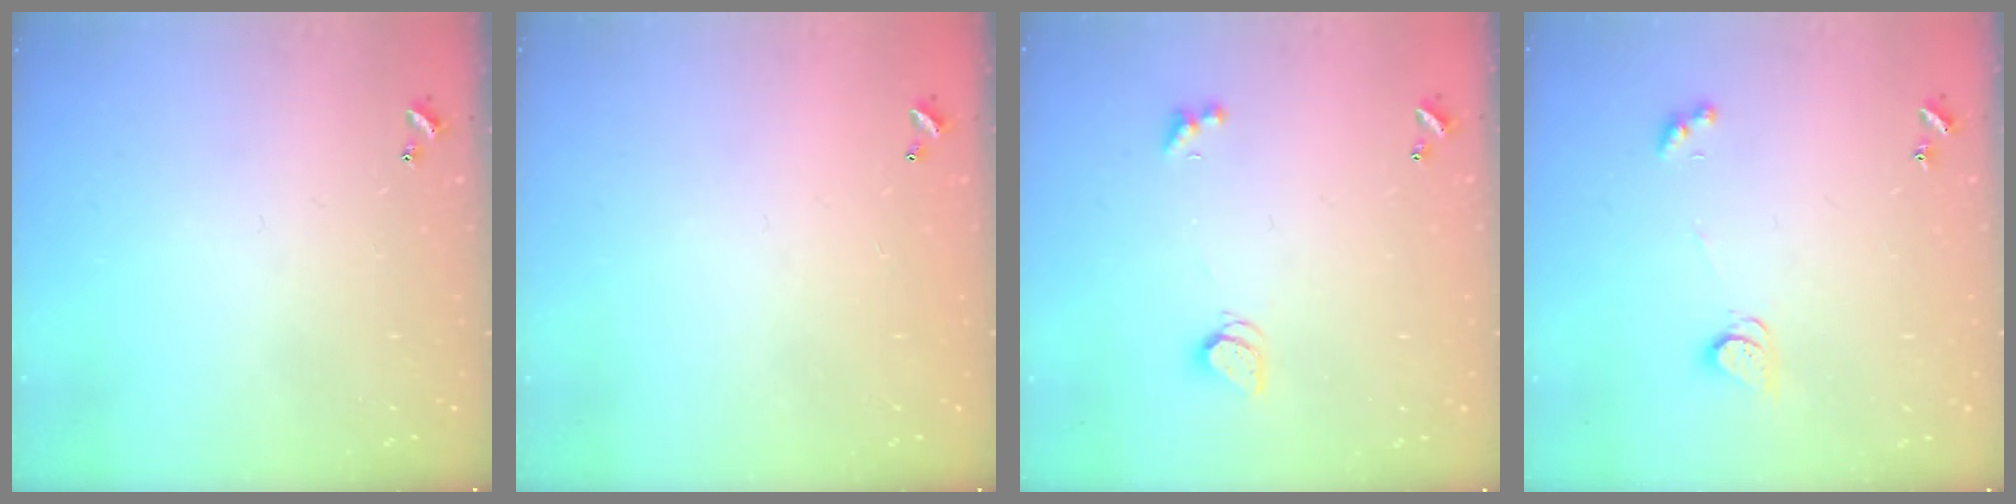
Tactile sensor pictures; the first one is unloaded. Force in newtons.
{"total": 3.0, "press": 3.0, "slide": 0.1}
{"total": 1.7, "press": 1.7, "slide": 0.4}
{"total": 2.5, "press": 2.4, "slide": 0.3}